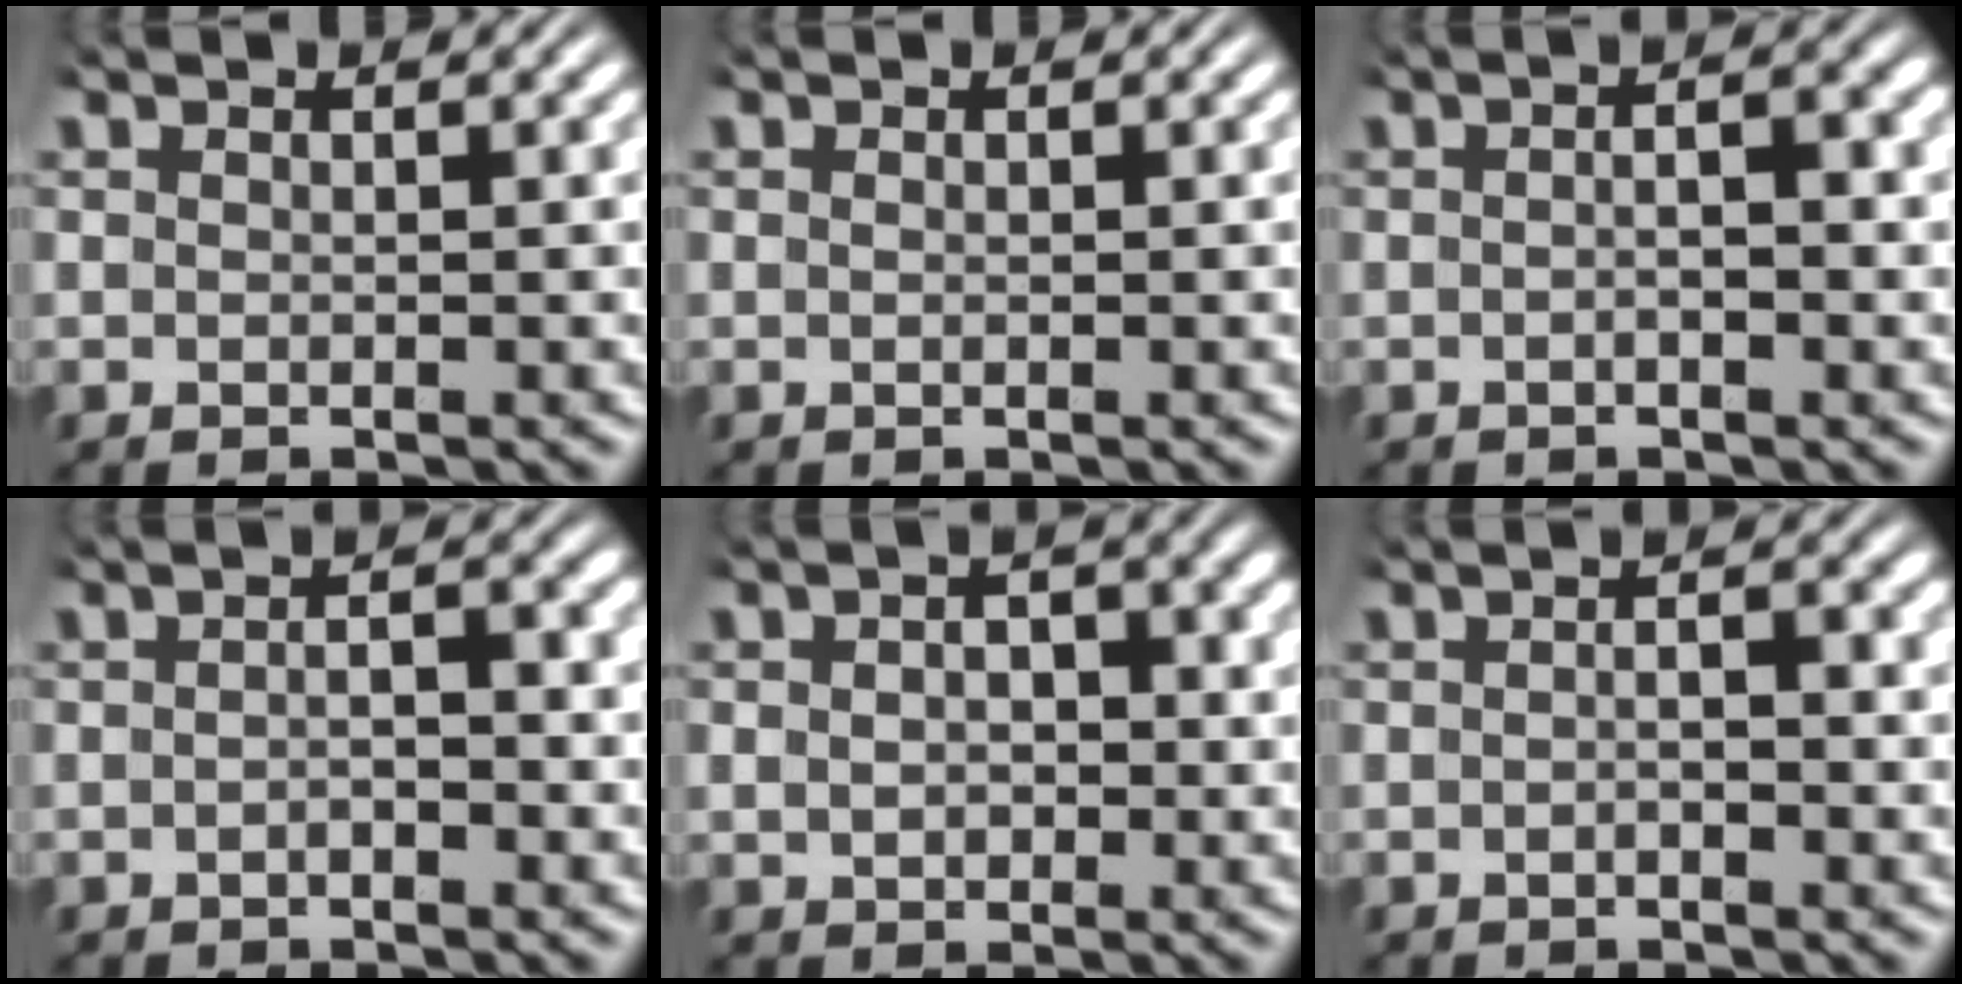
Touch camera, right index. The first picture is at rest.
{"total": 0.0}
{"total": 2.3, "force": [-0.3, 0.7, 2.2], "torque": [-0.026, 0.009, -0.013]}
{"total": 2.2, "force": [-0.6, 0.7, 2.0], "torque": [-0.022, 0.005, -0.015]}
{"total": 2.7, "force": [0.0, 1.9, 1.9], "torque": [-0.027, -0.003, 0.003]}
{"total": 1.8, "force": [-0.3, 0.6, 1.6], "torque": [-0.018, 0.007, -0.013]}